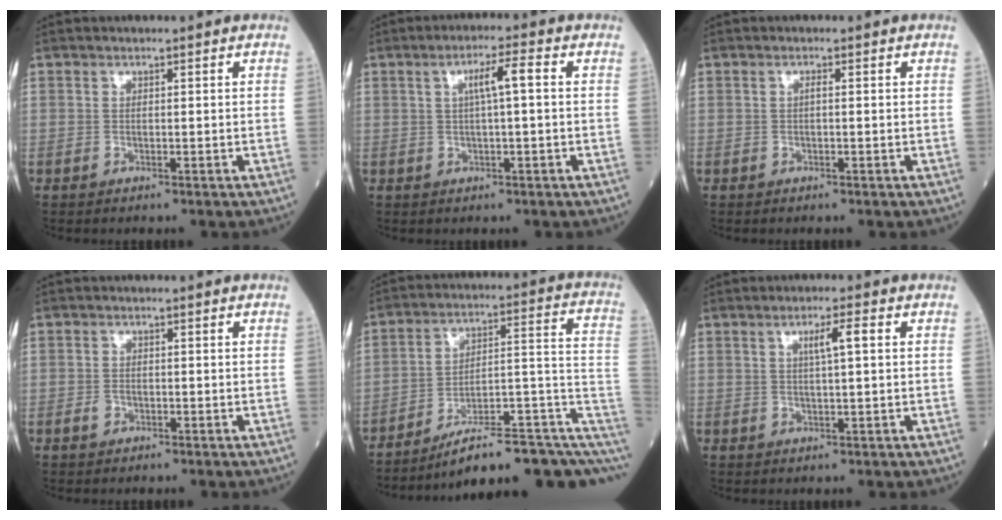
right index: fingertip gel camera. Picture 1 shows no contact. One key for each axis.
{"total": 4.3, "fx": 0.7, "fy": 0.1, "fz": 4.2, "tx": -0.073, "ty": 0.010, "tz": 0.012}
{"total": 0.6, "fx": 0.0, "fy": 0.0, "fz": 0.6, "tx": -0.013, "ty": 0.001, "tz": -0.001}
{"total": 1.1, "fx": -0.4, "fy": 0.9, "fz": 0.5, "tx": -0.008, "ty": 0.003, "tz": -0.004}
{"total": 17.9, "fx": -10.3, "fy": 4.3, "fz": 13.9, "tx": -0.126, "ty": 0.068, "tz": -0.143}
{"total": 3.4, "fx": 0.9, "fy": 0.0, "fz": 3.2, "tx": -0.056, "ty": 0.005, "tz": 0.015}